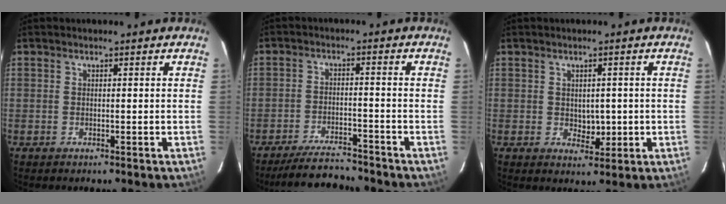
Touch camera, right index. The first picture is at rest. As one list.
[{"total": 6.9, "force": [-6.7, 1.3, 1.3], "torque": [-0.025, -0.007, -0.114]}, {"total": 3.2, "force": [-0.1, 2.1, 2.4], "torque": [-0.030, -0.002, 0.006]}]